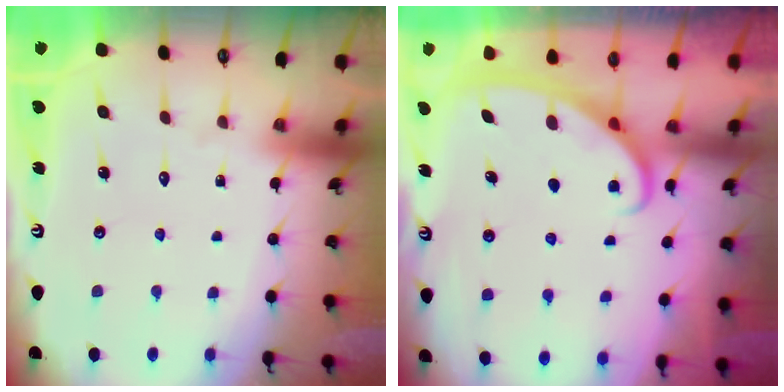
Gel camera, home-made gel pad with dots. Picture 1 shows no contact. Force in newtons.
{"total": 3.0, "press": 2.9, "slide": 0.4}